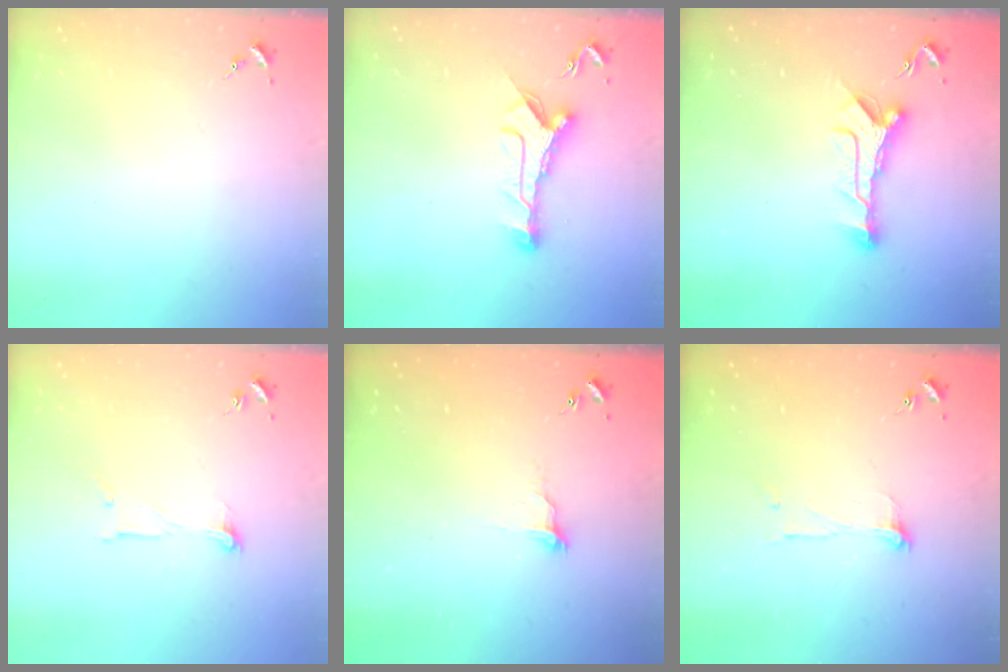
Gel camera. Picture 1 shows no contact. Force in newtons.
{"total": 11.3, "press": 11.3, "slide": 0.5}
{"total": 10.9, "press": 10.9, "slide": 0.9}
{"total": 6.1, "press": 6.1, "slide": 0.3}
{"total": 7.5, "press": 7.5, "slide": 0.7}
{"total": 5.6, "press": 5.6, "slide": 0.6}